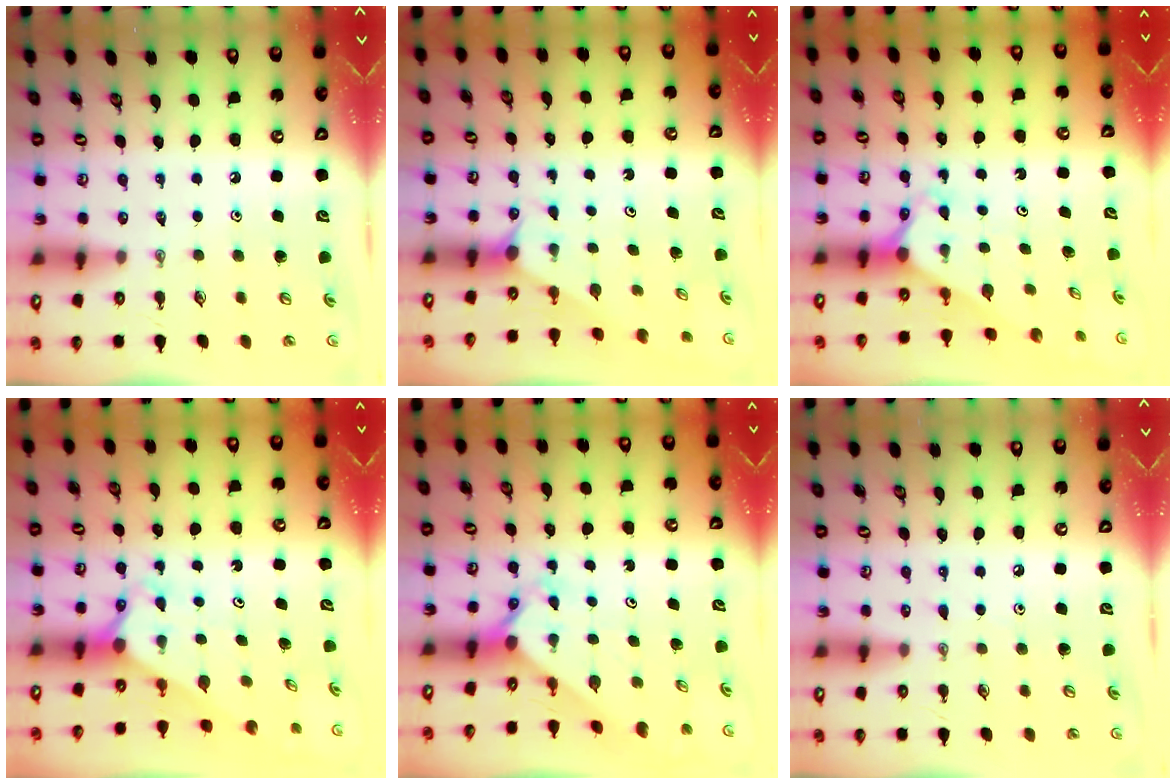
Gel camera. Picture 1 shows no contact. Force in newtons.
{"total": 1.5, "press": 1.5, "slide": 0.2}
{"total": 2.3, "press": 2.3, "slide": 0.2}
{"total": 2.6, "press": 2.6, "slide": 0.2}
{"total": 2.5, "press": 2.5, "slide": 0.3}
{"total": 2.7, "press": 2.6, "slide": 0.3}